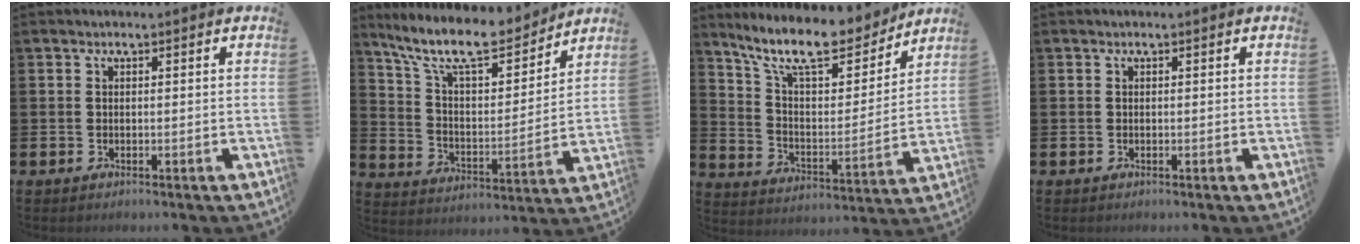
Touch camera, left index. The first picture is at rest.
{"total": 11.8, "force": [10.1, 3.1, 5.3], "torque": [-0.134, -0.061, 0.175]}
{"total": 12.7, "force": [10.7, 3.7, 5.8], "torque": [-0.144, -0.065, 0.188]}
{"total": 0.0}